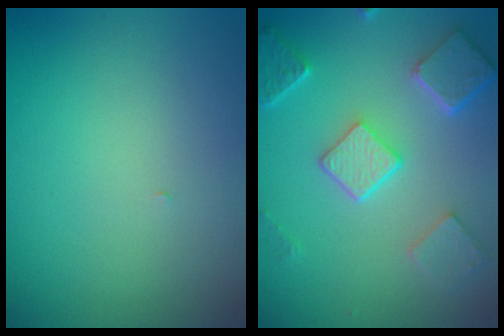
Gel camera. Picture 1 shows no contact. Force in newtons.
{"total": 5.0, "press": 3.9, "slide": 3.1}